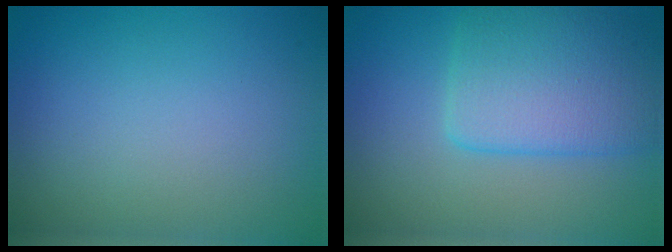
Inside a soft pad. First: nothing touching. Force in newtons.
{"total": 5.7, "press": 5.7, "slide": 0.1}